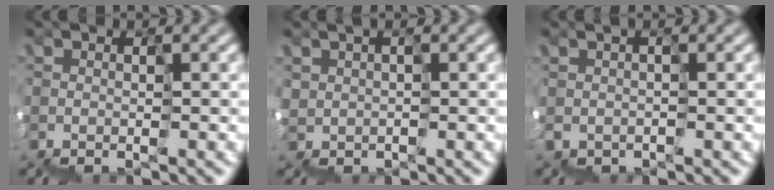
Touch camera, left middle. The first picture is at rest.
{"total": 2.0, "force": [1.5, 0.4, -1.2], "torque": [0.018, 0.008, 0.034]}
{"total": 0.9, "force": [-0.3, -0.6, -0.5], "torque": [0.006, -0.001, -0.002]}